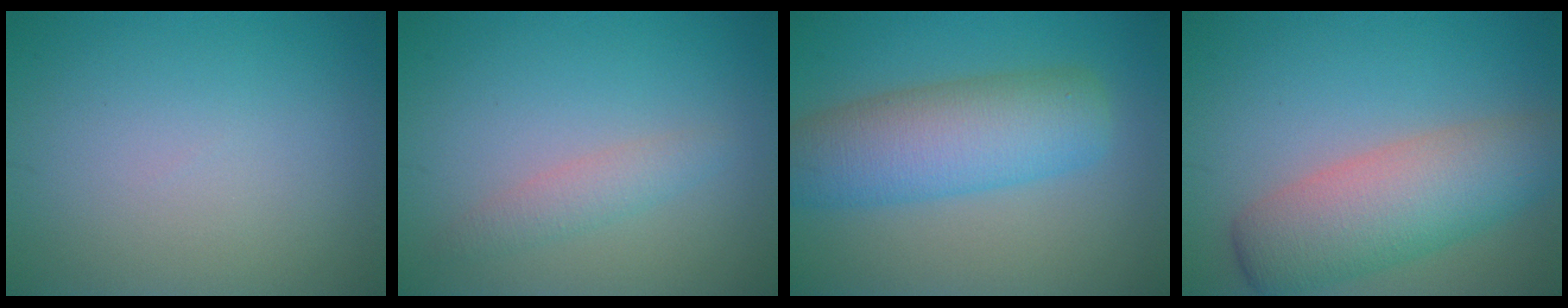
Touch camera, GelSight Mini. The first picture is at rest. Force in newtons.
{"total": 1.9, "press": 1.9, "slide": 0.1}
{"total": 7.5, "press": 7.4, "slide": 0.5}
{"total": 7.2, "press": 7.2, "slide": 0.4}